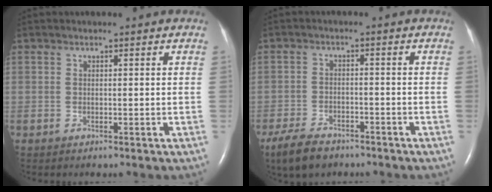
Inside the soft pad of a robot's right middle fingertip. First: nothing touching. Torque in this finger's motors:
{"motor_torque": [0.00, -0.01, -0.01, 0.04]}